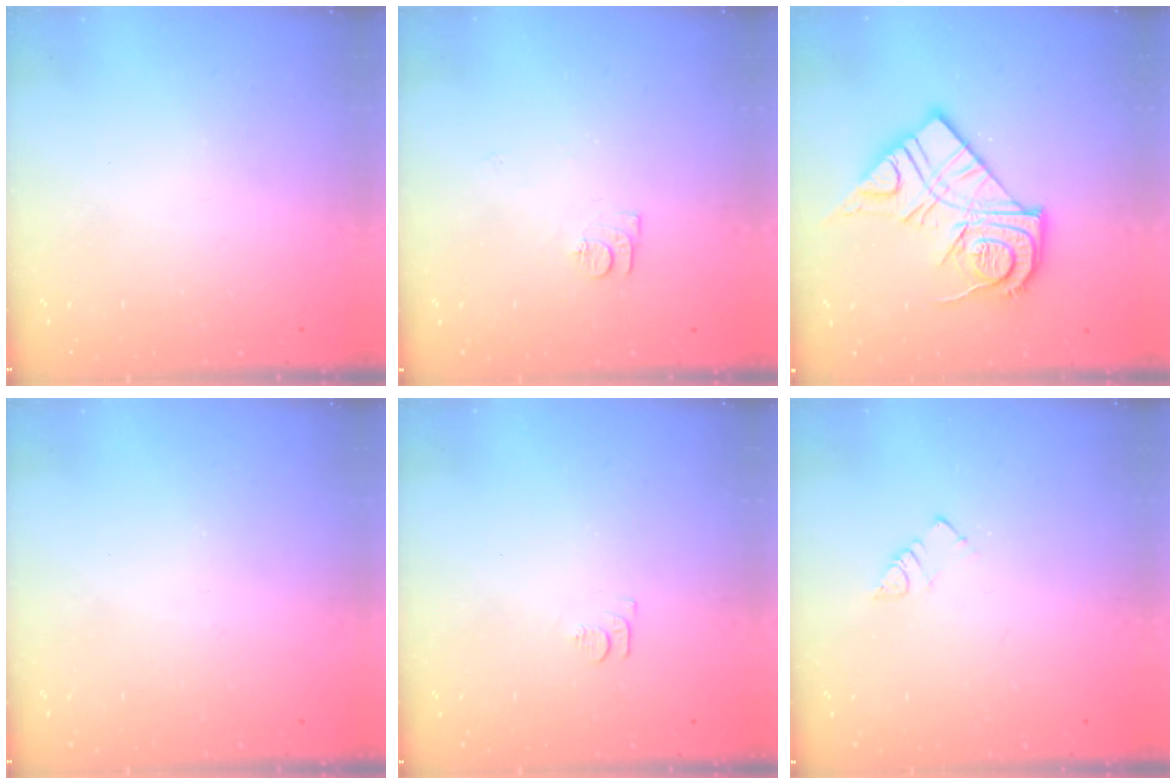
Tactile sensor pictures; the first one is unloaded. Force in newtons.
{"total": 7.5, "press": 7.4, "slide": 0.8}
{"total": 16.7, "press": 16.6, "slide": 1.5}
{"total": 2.2, "press": 2.2, "slide": 0.4}
{"total": 3.7, "press": 3.6, "slide": 0.6}
{"total": 2.7, "press": 2.7, "slide": 0.4}